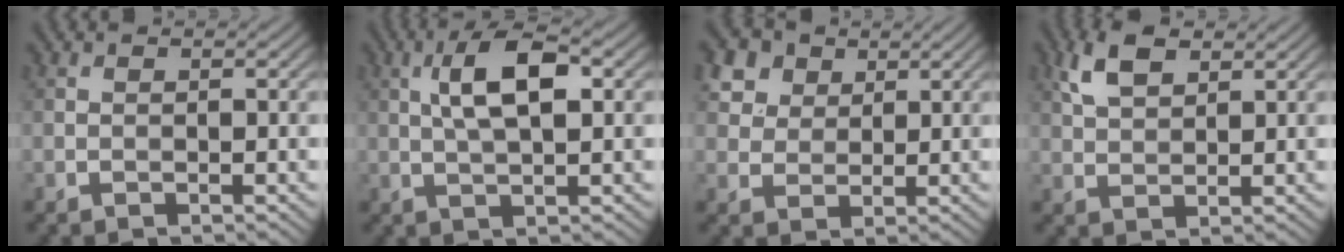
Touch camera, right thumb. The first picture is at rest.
{"total": 6.8, "force": [1.6, 2.4, 6.2], "torque": [-0.119, 0.012, 0.026]}
{"total": 8.3, "force": [4.8, 5.7, 3.7], "torque": [-0.151, 0.010, 0.096]}
{"total": 5.4, "force": [2.9, 2.6, 3.7], "torque": [-0.088, 0.008, 0.058]}